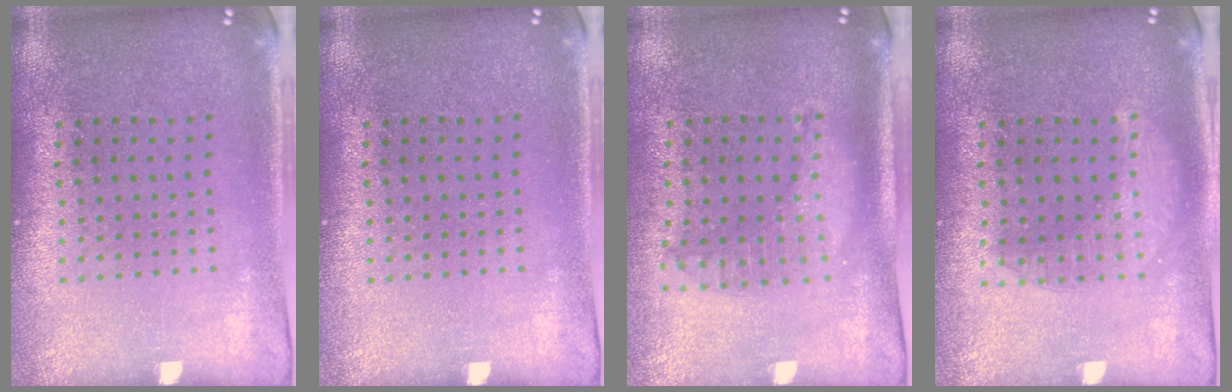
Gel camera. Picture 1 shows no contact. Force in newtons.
{"total": 0.0}
{"total": 1.3, "press": 1.3, "slide": 0.2}
{"total": 2.2, "press": 2.2, "slide": 0.3}